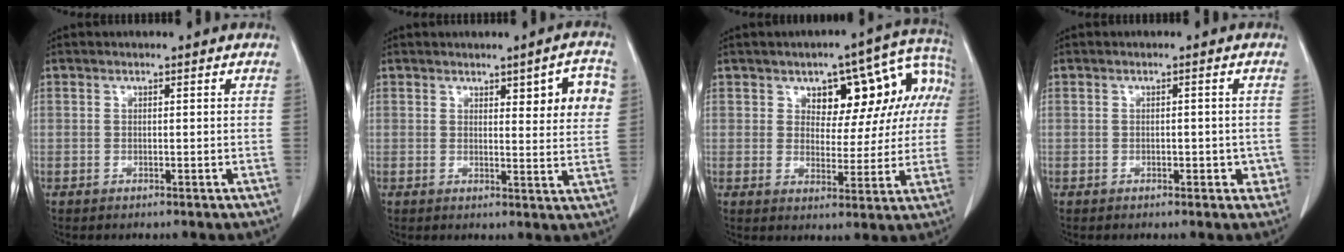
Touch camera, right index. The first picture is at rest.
{"total": 6.9, "force": [2.6, 1.7, 6.2], "torque": [-0.067, 0.005, 0.029]}
{"total": 12.6, "force": [3.8, 6.9, 9.8], "torque": [-0.109, 0.046, 0.053]}
{"total": 3.2, "force": [-1.0, 1.8, 2.4], "torque": [-0.019, 0.003, -0.011]}